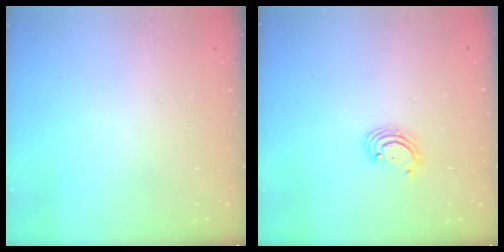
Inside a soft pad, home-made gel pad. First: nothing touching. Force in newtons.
{"total": 2.6, "press": 2.6, "slide": 0.2}